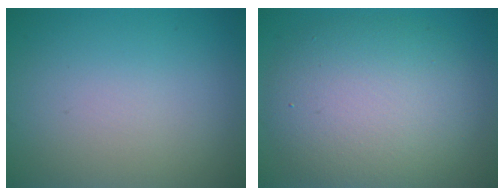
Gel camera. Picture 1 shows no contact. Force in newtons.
{"total": 8.2, "press": 8.2, "slide": 0.8}